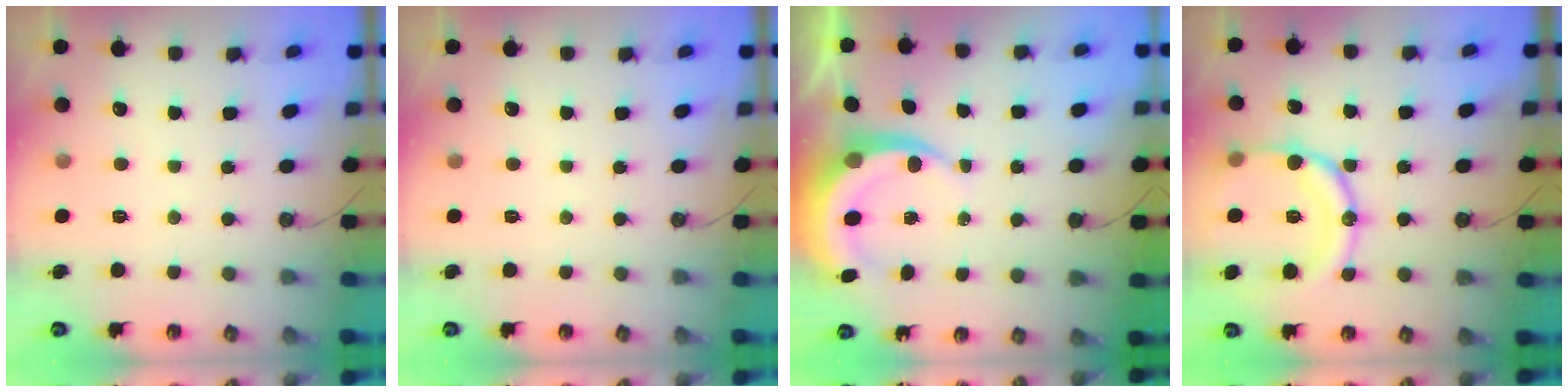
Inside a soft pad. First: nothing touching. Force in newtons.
{"total": 0.0}
{"total": 6.5, "press": 6.5, "slide": 0.9}
{"total": 17.5, "press": 17.5, "slide": 1.0}